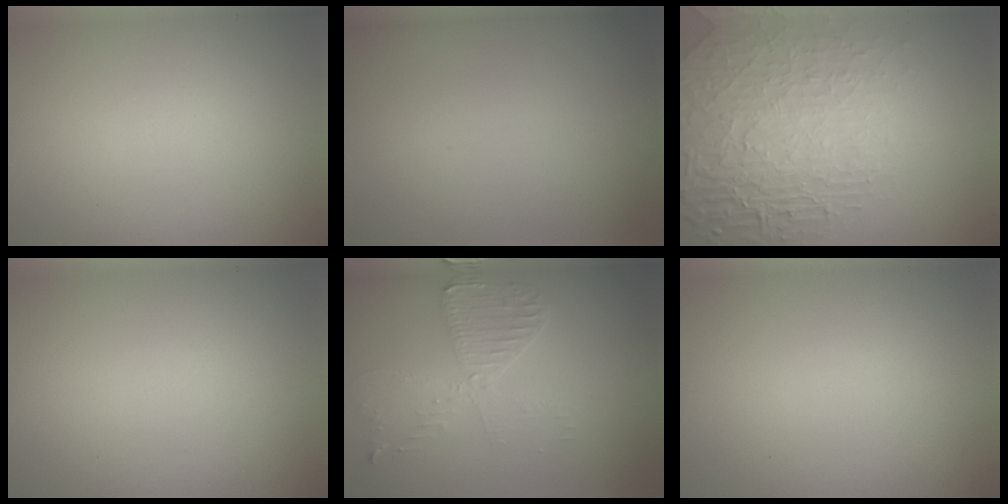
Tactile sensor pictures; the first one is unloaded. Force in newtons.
{"total": 0.0}
{"total": 8.7, "press": 5.9, "slide": 6.4}
{"total": 0.0}
{"total": 3.7, "press": 3.2, "slide": 1.9}
{"total": 0.0}